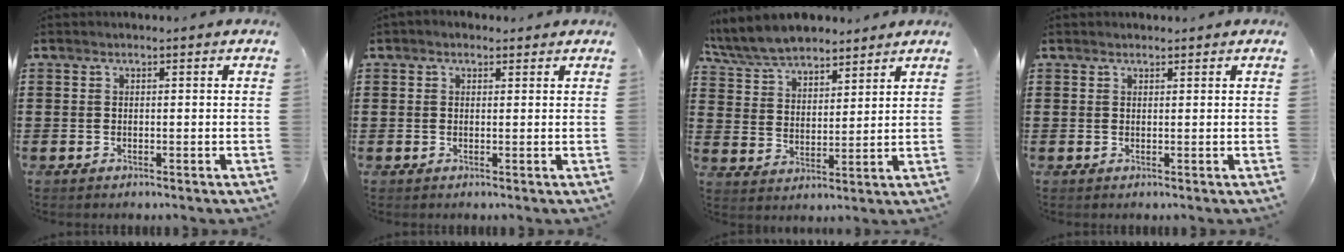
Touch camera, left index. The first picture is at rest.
{"total": 1.0, "force": [0.6, 0.7, 0.4], "torque": [-0.009, 0.006, 0.012]}
{"total": 7.5, "force": [6.9, 2.1, 2.0], "torque": [-0.070, -0.018, 0.128]}
{"total": 0.8, "force": [0.7, 0.3, 0.1], "torque": [-0.004, 0.001, 0.015]}